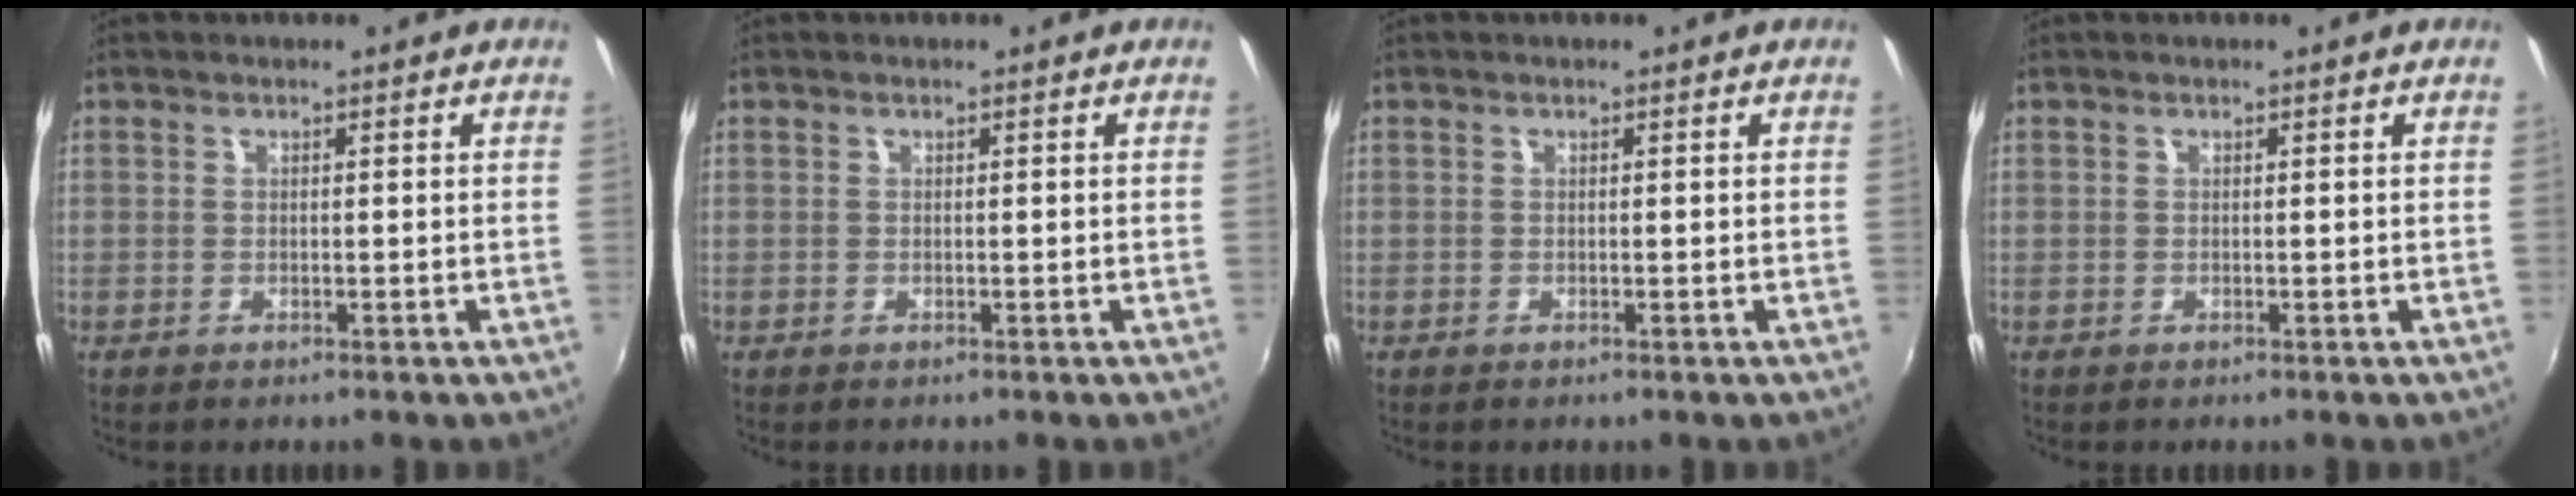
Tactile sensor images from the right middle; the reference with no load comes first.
{"total": 0.0}
{"total": 0.0}
{"total": 0.0}